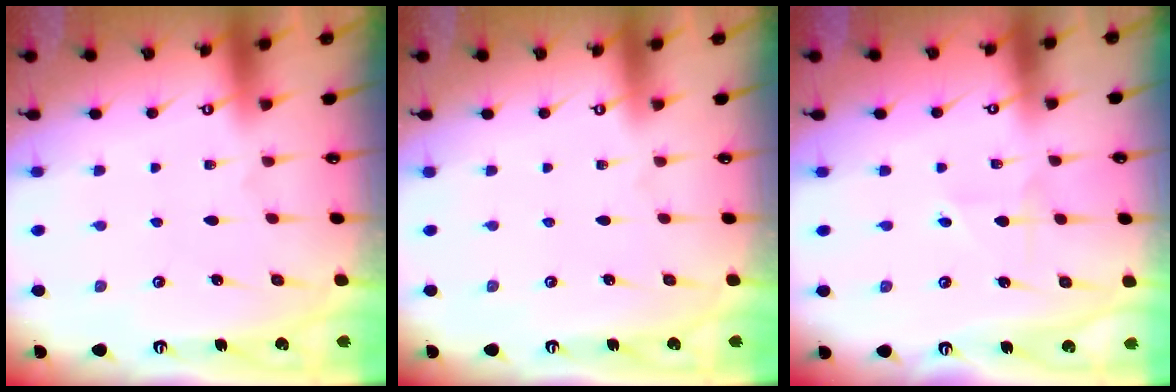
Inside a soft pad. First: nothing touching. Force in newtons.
{"total": 0.0}
{"total": 2.5, "press": 2.5, "slide": 0.3}